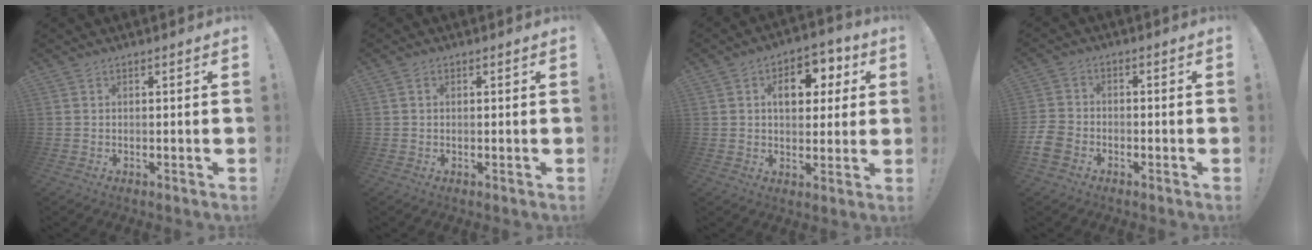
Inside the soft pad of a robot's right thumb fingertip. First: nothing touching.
{"total": 0.6, "force": [0.1, 0.5, 0.2], "torque": [0.003, 0.000, 0.000]}
{"total": 10.8, "force": [3.0, 7.4, 7.3], "torque": [-0.094, -0.002, 0.051]}
{"total": 6.9, "force": [-3.7, 4.8, 3.3], "torque": [-0.075, 0.018, -0.068]}